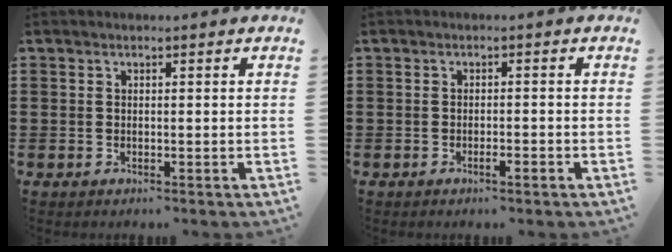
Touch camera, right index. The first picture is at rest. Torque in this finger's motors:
{"motor_torque": [0.32, -0.20, 0.00, 0.00]}